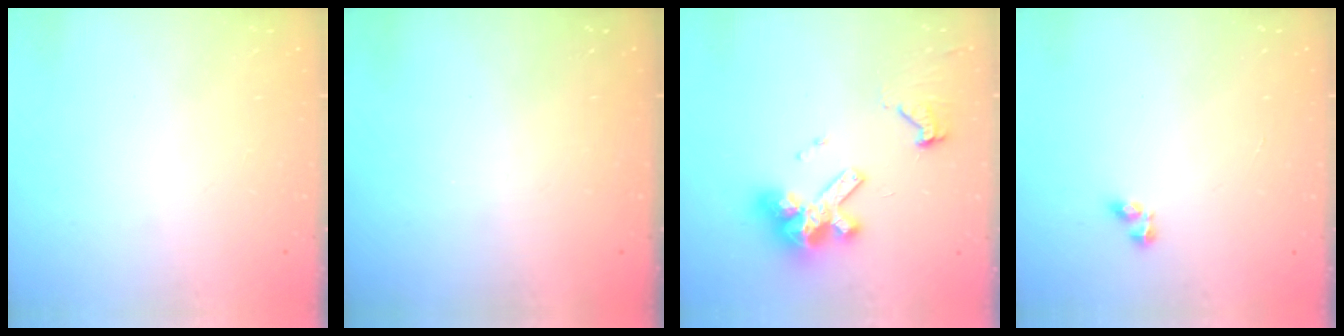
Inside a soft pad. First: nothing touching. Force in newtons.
{"total": 0.0}
{"total": 14.4, "press": 14.4, "slide": 1.3}
{"total": 3.6, "press": 3.5, "slide": 0.6}